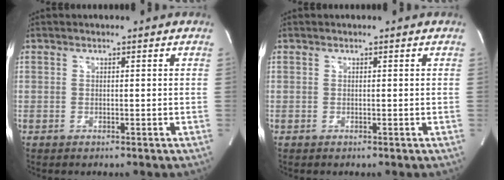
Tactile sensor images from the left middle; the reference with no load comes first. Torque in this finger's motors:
{"motor_torque": [0.00, 0.00, -0.01, 0.00]}